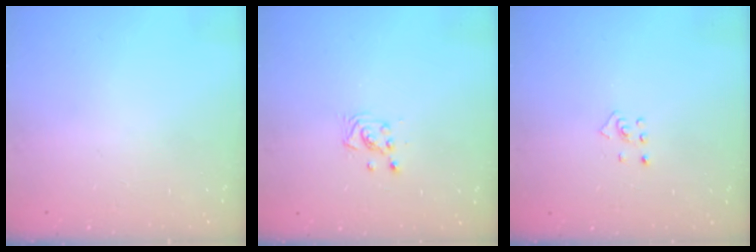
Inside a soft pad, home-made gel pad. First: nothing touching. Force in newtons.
{"total": 3.0, "press": 2.9, "slide": 0.5}
{"total": 2.5, "press": 2.4, "slide": 0.8}